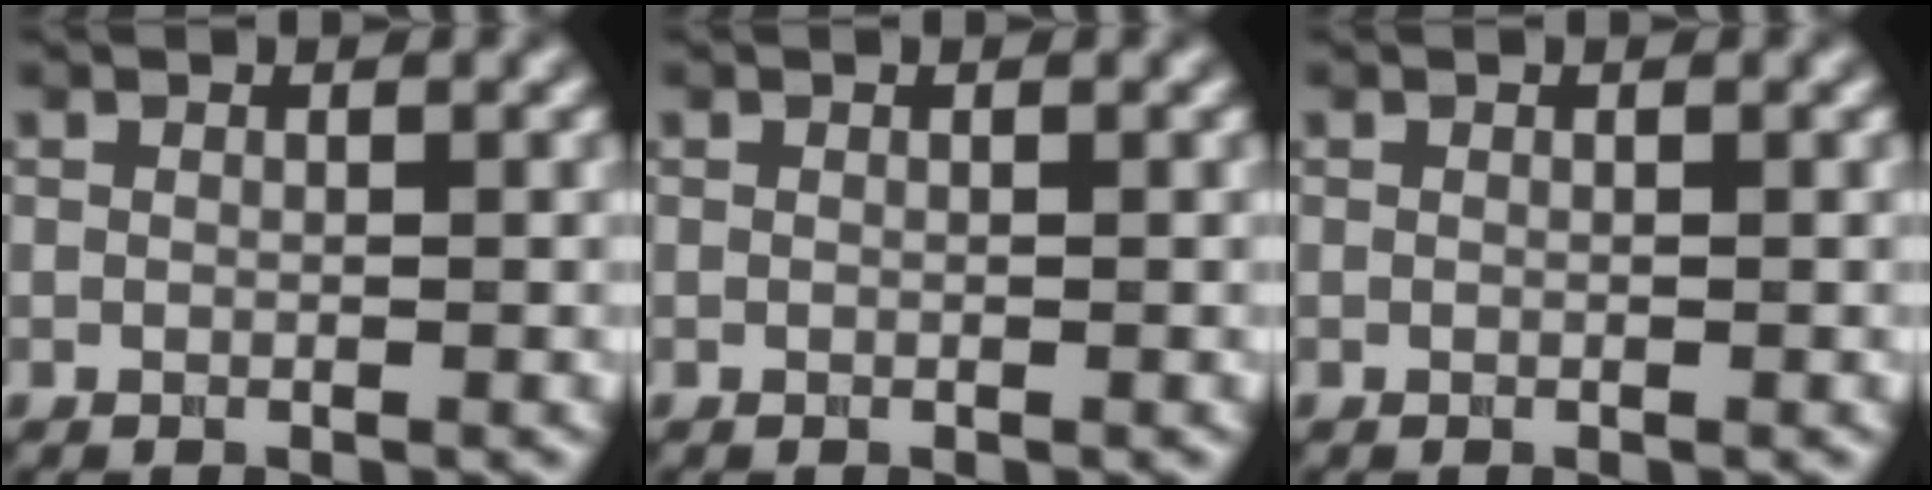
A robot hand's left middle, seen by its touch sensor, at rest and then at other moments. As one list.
[{"total": 0.0}, {"total": 0.0}]